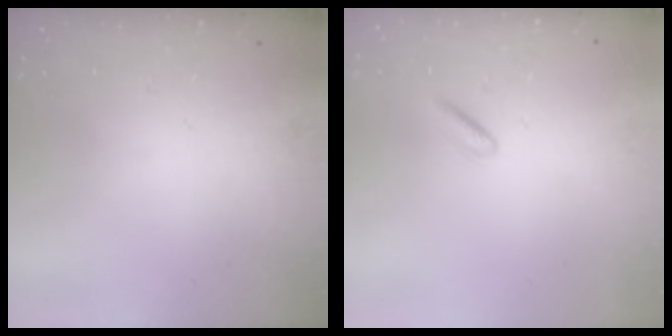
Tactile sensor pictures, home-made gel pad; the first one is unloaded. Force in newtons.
{"total": 1.3, "press": 1.2, "slide": 0.5}